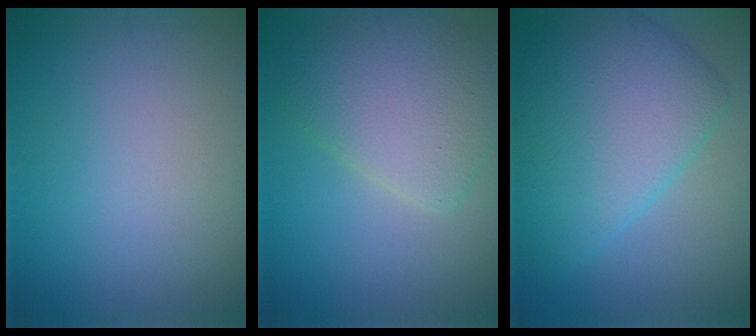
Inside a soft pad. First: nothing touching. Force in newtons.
{"total": 4.9, "press": 4.9, "slide": 0.3}
{"total": 7.8, "press": 7.8, "slide": 0.2}